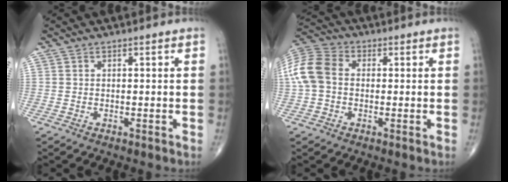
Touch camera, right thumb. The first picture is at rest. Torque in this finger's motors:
{"motor_torque": [-0.12, 0.23, 0.08, -0.08, 0.10]}